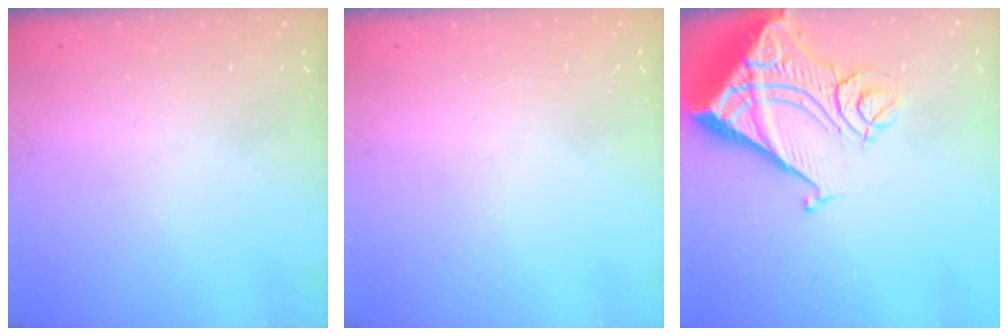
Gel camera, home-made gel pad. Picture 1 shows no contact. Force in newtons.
{"total": 0.0}
{"total": 20.9, "press": 20.7, "slide": 2.6}